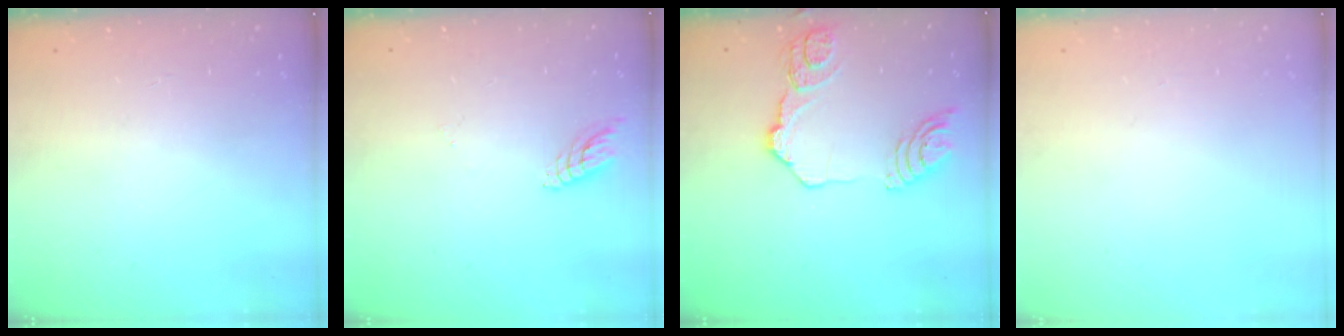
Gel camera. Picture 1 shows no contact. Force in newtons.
{"total": 6.4, "press": 6.3, "slide": 0.4}
{"total": 14.5, "press": 14.4, "slide": 1.5}
{"total": 0.0}